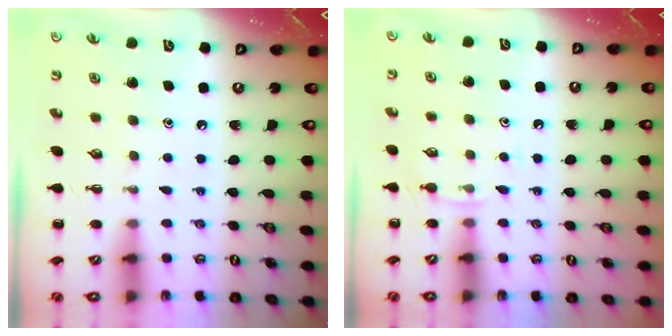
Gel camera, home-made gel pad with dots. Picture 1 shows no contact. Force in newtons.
{"total": 6.1, "press": 5.9, "slide": 1.7}